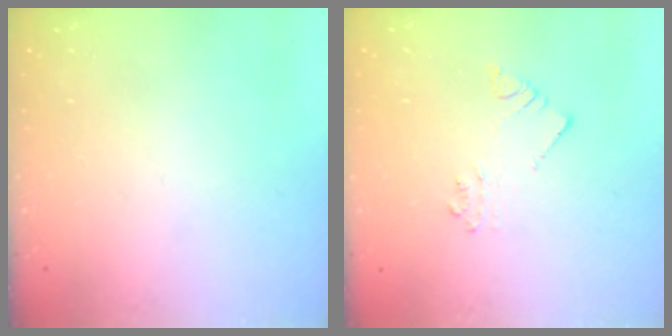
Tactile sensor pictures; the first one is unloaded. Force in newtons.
{"total": 2.5, "press": 2.5, "slide": 0.2}